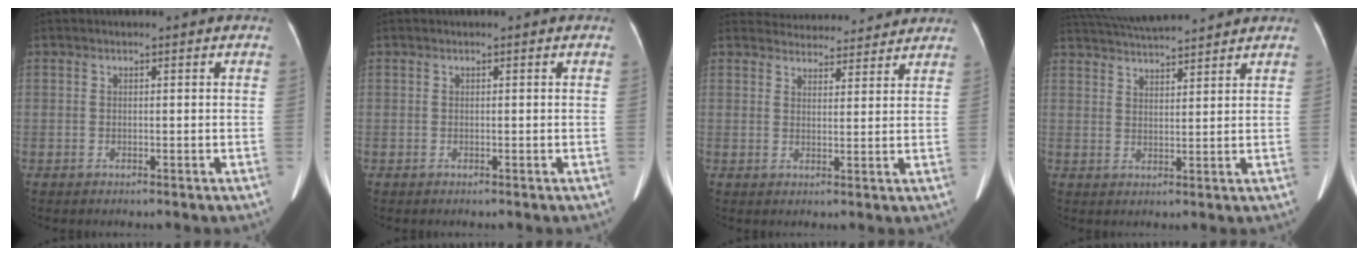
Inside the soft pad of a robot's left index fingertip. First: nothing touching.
{"total": 0.0}
{"total": 11.2, "force": [10.8, 2.7, 1.4], "torque": [-0.009, 0.020, 0.132]}
{"total": 11.9, "force": [11.0, 1.1, 4.4], "torque": [-0.090, 0.029, 0.174]}